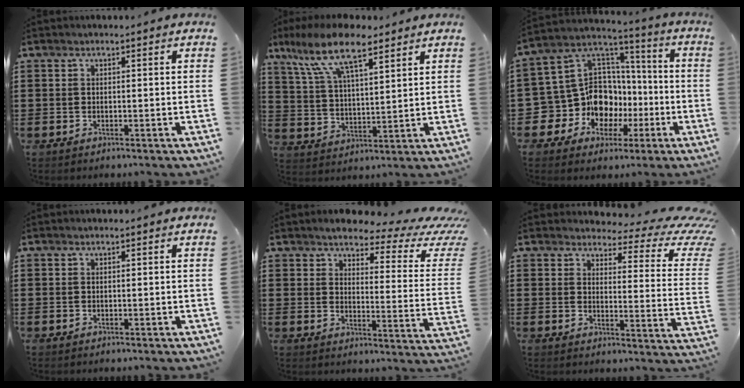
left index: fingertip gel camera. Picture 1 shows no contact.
{"total": 11.7, "force": [8.1, 3.5, 7.7], "torque": [-0.168, -0.011, 0.147]}
{"total": 13.2, "force": [-3.7, 11.4, 5.4], "torque": [-0.146, -0.015, -0.058]}
{"total": 0.0}
{"total": 4.8, "force": [3.9, 1.0, 2.7], "torque": [-0.058, -0.028, 0.058]}
{"total": 5.4, "force": [4.1, 1.7, 3.1], "torque": [-0.055, -0.030, 0.066]}